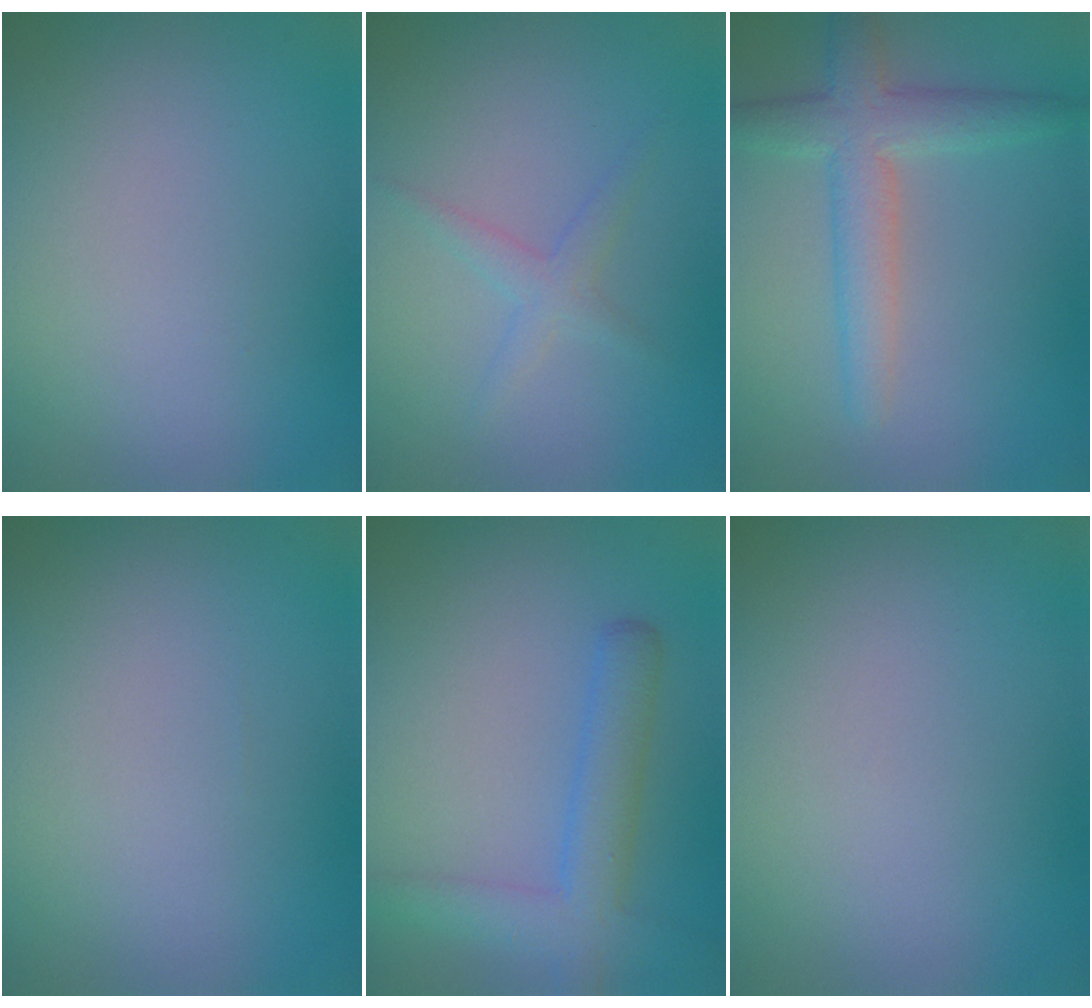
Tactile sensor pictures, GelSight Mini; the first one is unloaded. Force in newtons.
{"total": 1.8, "press": 1.8, "slide": 0.1}
{"total": 4.3, "press": 4.3, "slide": 0.3}
{"total": 0.0}
{"total": 4.3, "press": 4.3, "slide": 0.2}
{"total": 0.0}